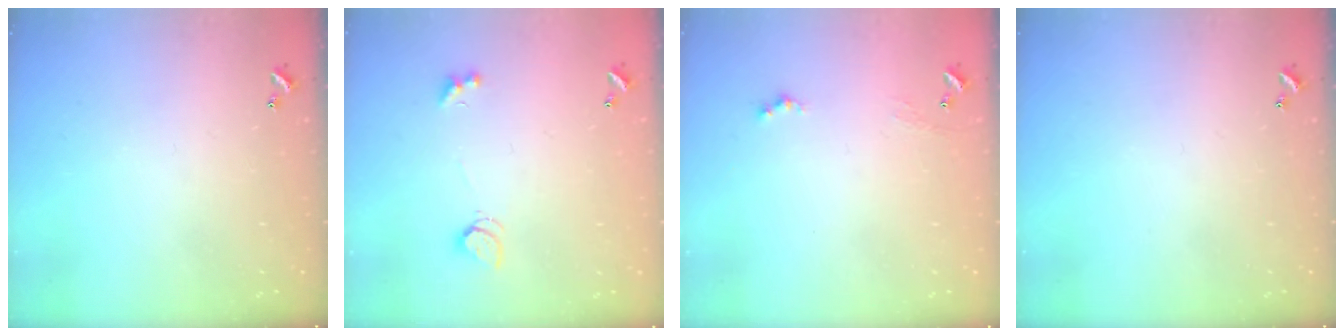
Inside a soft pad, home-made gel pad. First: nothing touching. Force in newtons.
{"total": 2.5, "press": 2.4, "slide": 0.6}
{"total": 1.0, "press": 0.9, "slide": 0.2}
{"total": 0.0}